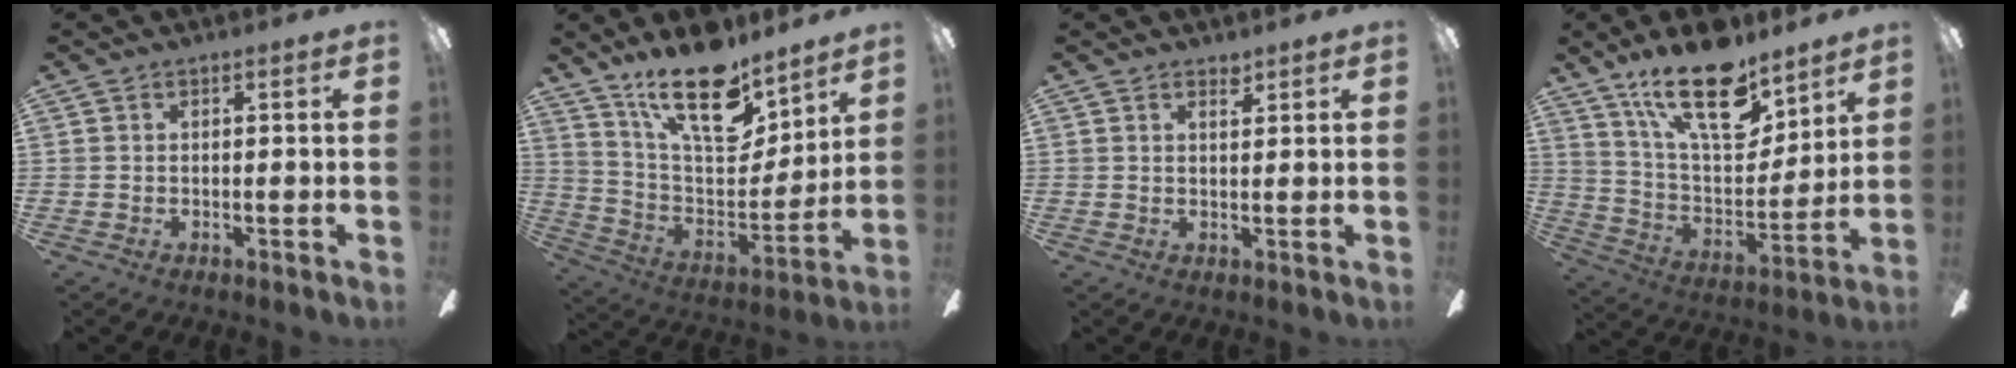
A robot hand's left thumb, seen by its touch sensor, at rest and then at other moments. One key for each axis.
{"total": 21.8, "fx": 15.5, "fy": 8.8, "fz": 12.6, "tx": -0.204, "ty": -0.102, "tz": 0.272}
{"total": 2.0, "fx": 1.7, "fy": 0.7, "fz": 0.9, "tx": -0.004, "ty": -0.008, "tz": 0.028}
{"total": 23.0, "fx": 15.0, "fy": 10.0, "fz": 14.2, "tx": -0.228, "ty": -0.085, "tz": 0.262}